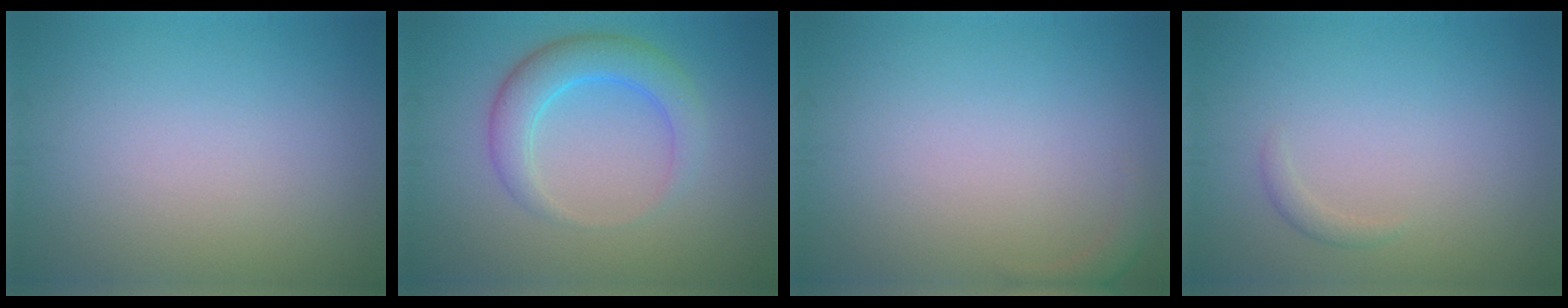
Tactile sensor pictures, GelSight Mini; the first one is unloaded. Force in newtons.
{"total": 4.2, "press": 4.2, "slide": 0.1}
{"total": 1.0, "press": 1.0, "slide": 0.2}
{"total": 0.8, "press": 0.8, "slide": 0.1}